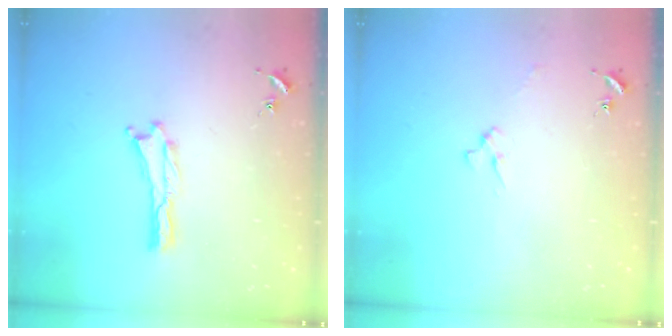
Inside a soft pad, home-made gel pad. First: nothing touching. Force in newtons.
{"total": 2.4, "press": 2.4, "slide": 0.3}